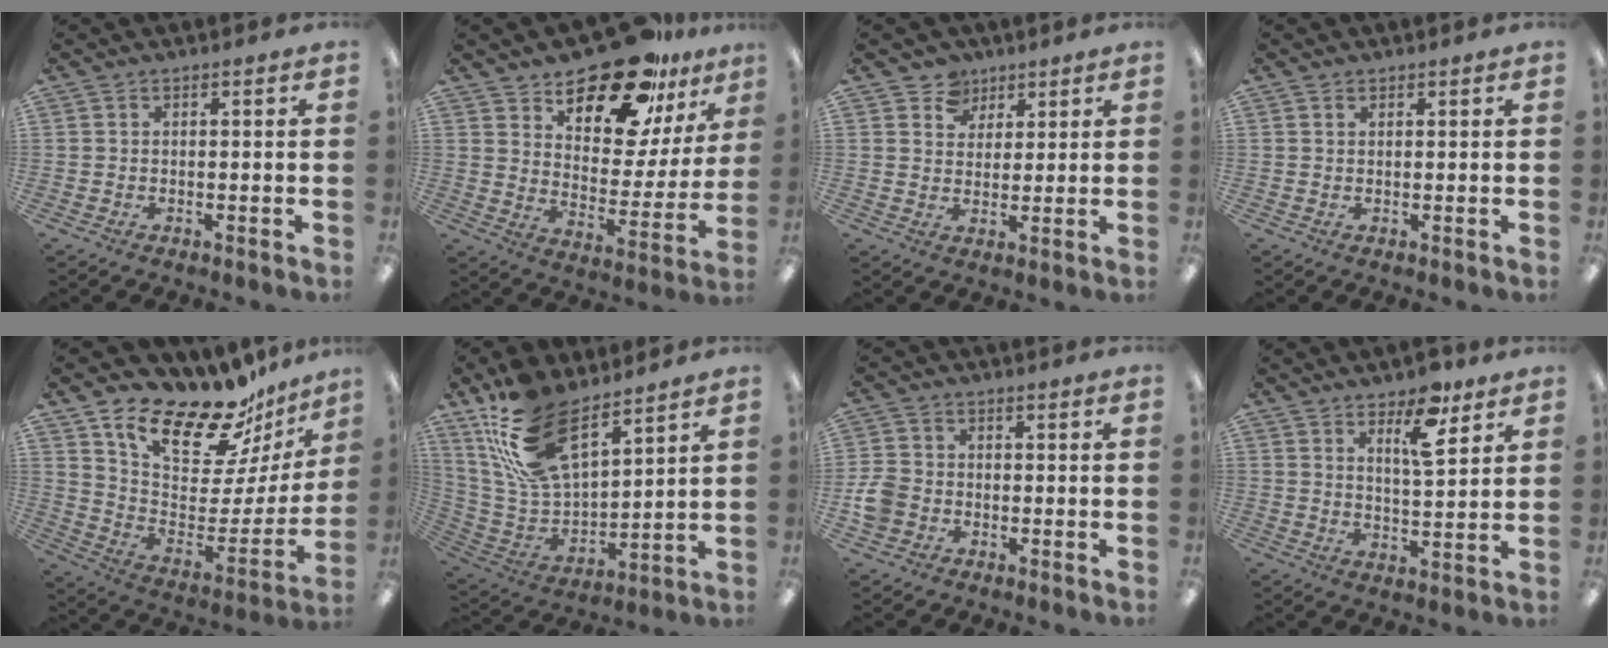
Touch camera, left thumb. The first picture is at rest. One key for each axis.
{"total": 20.4, "fx": 16.2, "fy": 8.2, "fz": 9.3, "tx": -0.143, "ty": -0.116, "tz": 0.280}
{"total": 6.1, "fx": 3.9, "fy": 4.6, "fz": 0.7, "tx": -0.013, "ty": -0.017, "tz": 0.070}
{"total": 0.9, "fx": 0.6, "fy": 0.5, "fz": 0.4, "tx": -0.010, "ty": 0.000, "tz": 0.012}
{"total": 20.8, "fx": 16.7, "fy": 7.6, "fz": 9.9, "tx": -0.159, "ty": -0.132, "tz": 0.286}
{"total": 20.4, "fx": 13.0, "fy": 9.8, "fz": 12.3, "tx": -0.261, "ty": -0.059, "tz": 0.244}
{"total": 5.3, "fx": -1.8, "fy": 4.4, "fz": 2.5, "tx": -0.051, "ty": 0.013, "tz": -0.031}
{"total": 9.8, "fx": 6.4, "fy": 3.5, "fz": 6.5, "tx": -0.089, "ty": -0.033, "tz": 0.102}